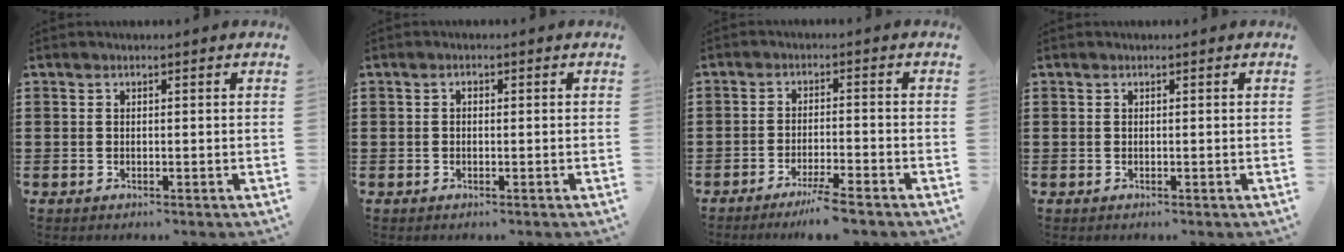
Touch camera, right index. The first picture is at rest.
{"total": 0.6, "force": [-0.3, 0.4, 0.4], "torque": [-0.010, -0.002, -0.005]}
{"total": 4.3, "force": [-3.6, -0.4, 2.2], "torque": [-0.043, -0.013, -0.067]}
{"total": 0.0}